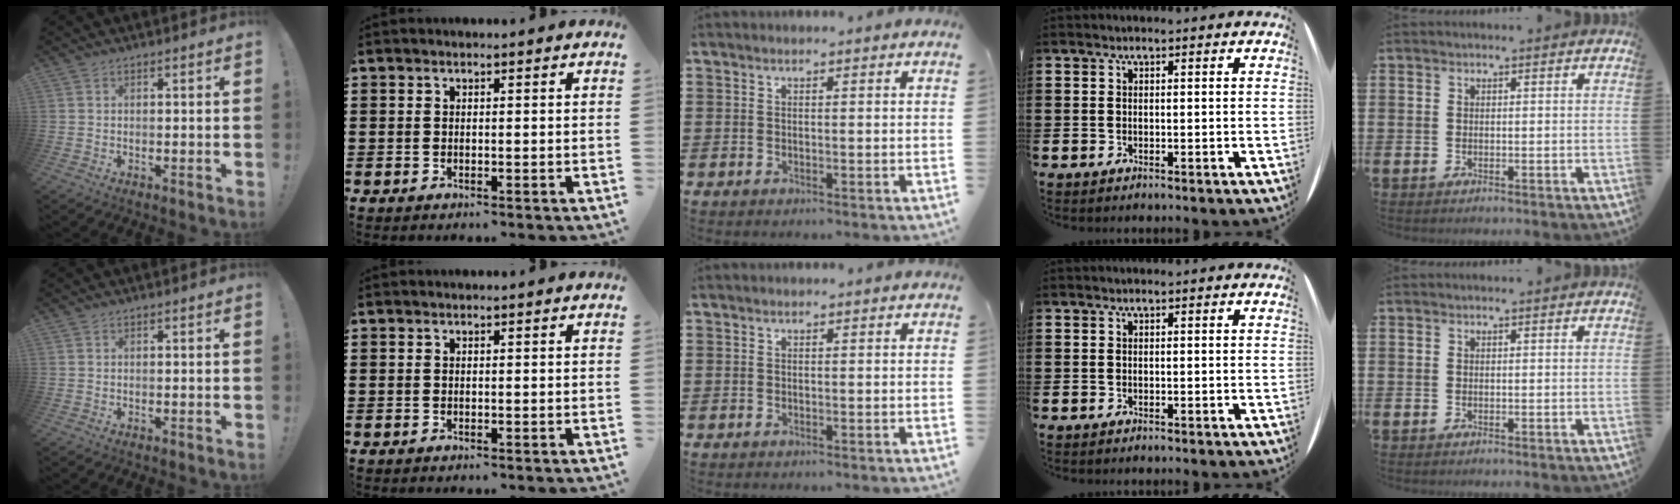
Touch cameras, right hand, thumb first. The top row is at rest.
{}